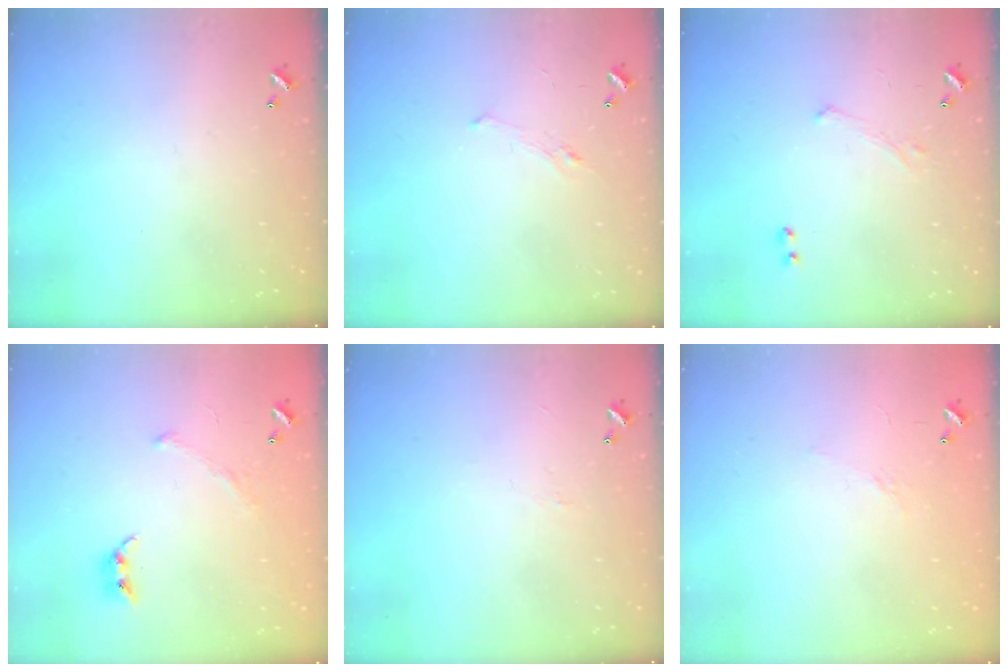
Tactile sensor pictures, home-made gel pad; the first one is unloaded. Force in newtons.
{"total": 0.8, "press": 0.1, "slide": 0.8}
{"total": 1.6, "press": 1.5, "slide": 0.6}
{"total": 3.6, "press": 3.5, "slide": 0.9}
{"total": 0.8, "press": 0.7, "slide": 0.5}
{"total": 6.2, "press": 6.2, "slide": 0.8}